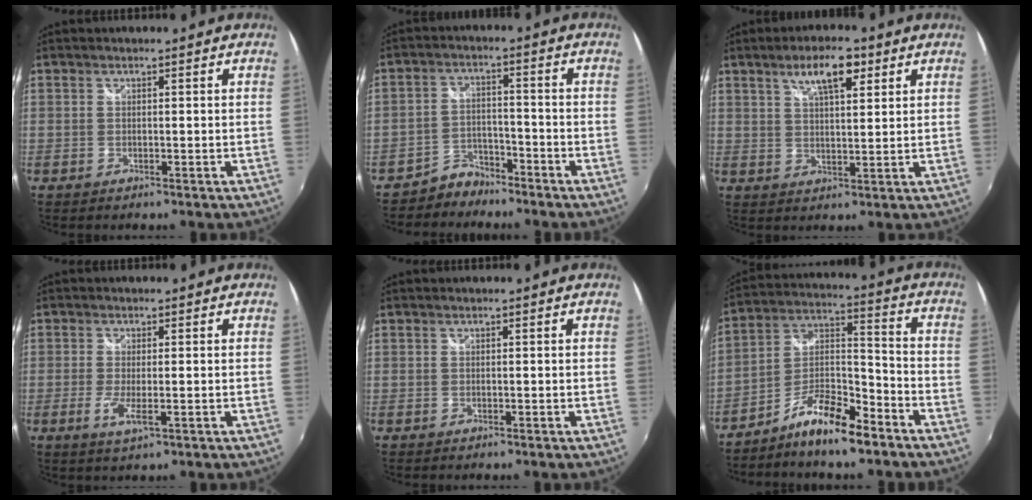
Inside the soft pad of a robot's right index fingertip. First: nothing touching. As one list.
[{"total": 4.9, "force": [-4.3, 2.4, -0.2], "torque": [-0.002, 0.018, -0.076]}, {"total": 7.4, "force": [4.1, 2.4, 5.7], "torque": [-0.096, 0.010, 0.070]}, {"total": 3.6, "force": [-1.1, 0.6, 3.4], "torque": [-0.071, -0.011, -0.020]}, {"total": 0.0}, {"total": 11.4, "force": [-8.1, 2.7, 7.6], "torque": [-0.152, 0.019, -0.147]}]